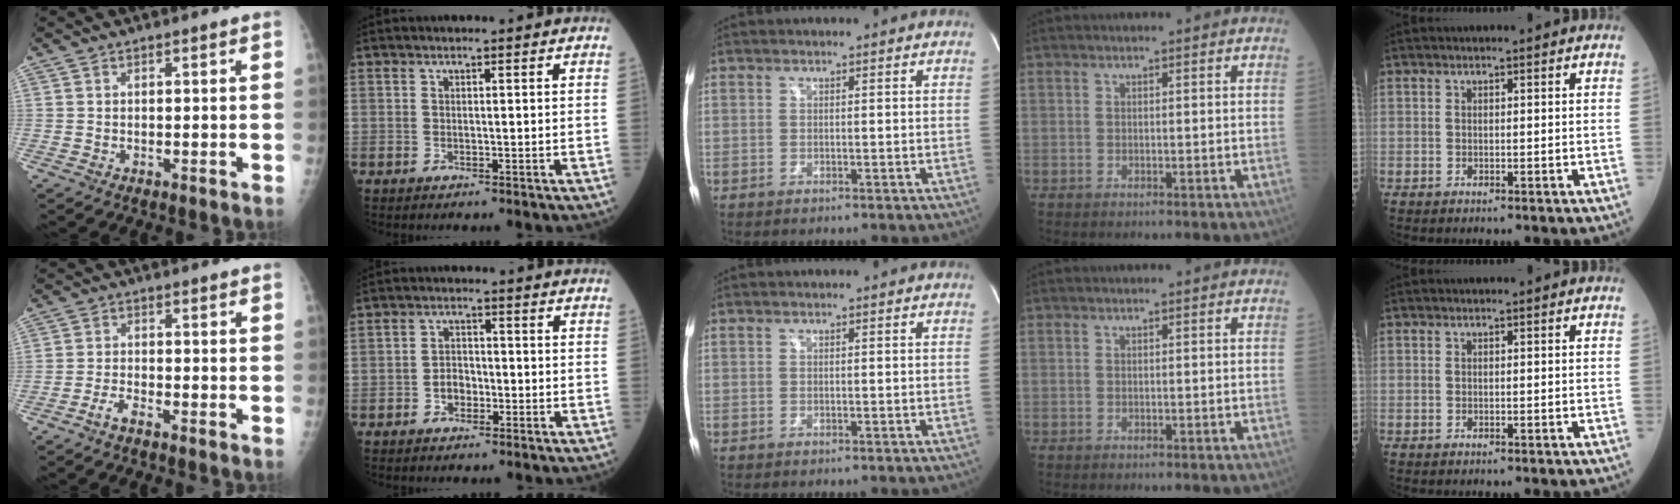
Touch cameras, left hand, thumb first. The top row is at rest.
{"thumb": {"total": 2.4, "force": [-1.8, 0.5, 1.5], "torque": [-0.038, 0.009, -0.038]}, "index": {"total": 2.9, "force": [-1.2, 2.0, 1.8], "torque": [-0.032, 0.006, -0.023]}}